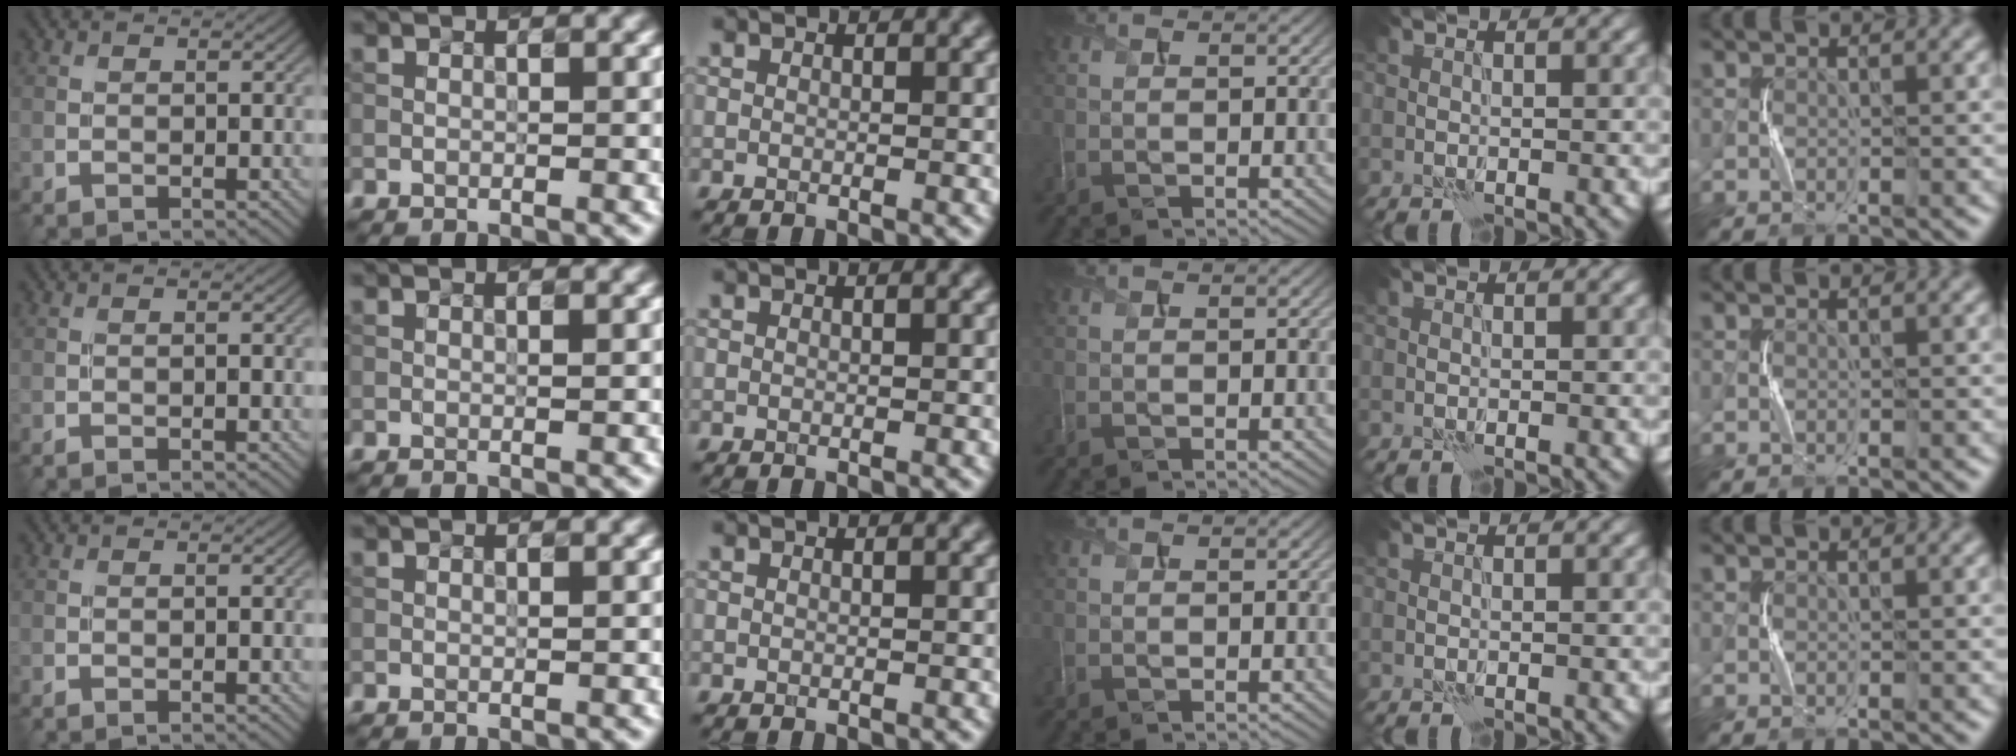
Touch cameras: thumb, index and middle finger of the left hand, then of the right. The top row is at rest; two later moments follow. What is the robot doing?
{"motion": "squeeze", "object": "paper clamp"}